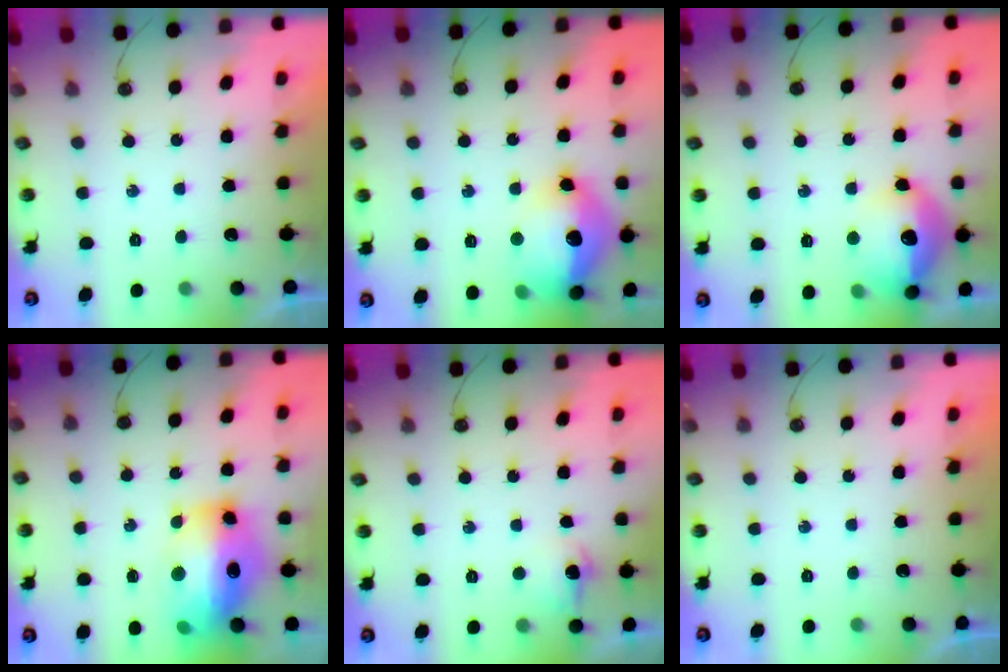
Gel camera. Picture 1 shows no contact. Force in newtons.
{"total": 18.8, "press": 18.8, "slide": 1.5}
{"total": 16.0, "press": 16.0, "slide": 1.3}
{"total": 20.4, "press": 20.3, "slide": 2.3}
{"total": 7.5, "press": 7.4, "slide": 0.7}
{"total": 0.0}